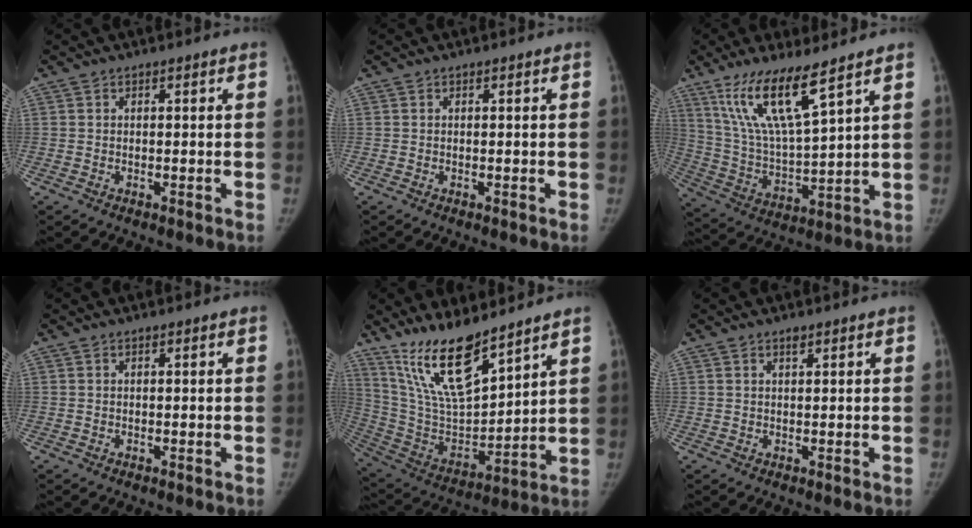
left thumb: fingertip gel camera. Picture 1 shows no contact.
{"total": 0.0}
{"total": 14.4, "force": [9.1, 2.4, 11.0], "torque": [-0.212, -0.051, 0.192]}
{"total": 0.0}
{"total": 17.2, "force": [12.8, 4.7, 10.5], "torque": [-0.165, -0.074, 0.256]}
{"total": 1.0, "force": [0.7, 0.3, 0.6], "torque": [-0.008, -0.004, 0.013]}